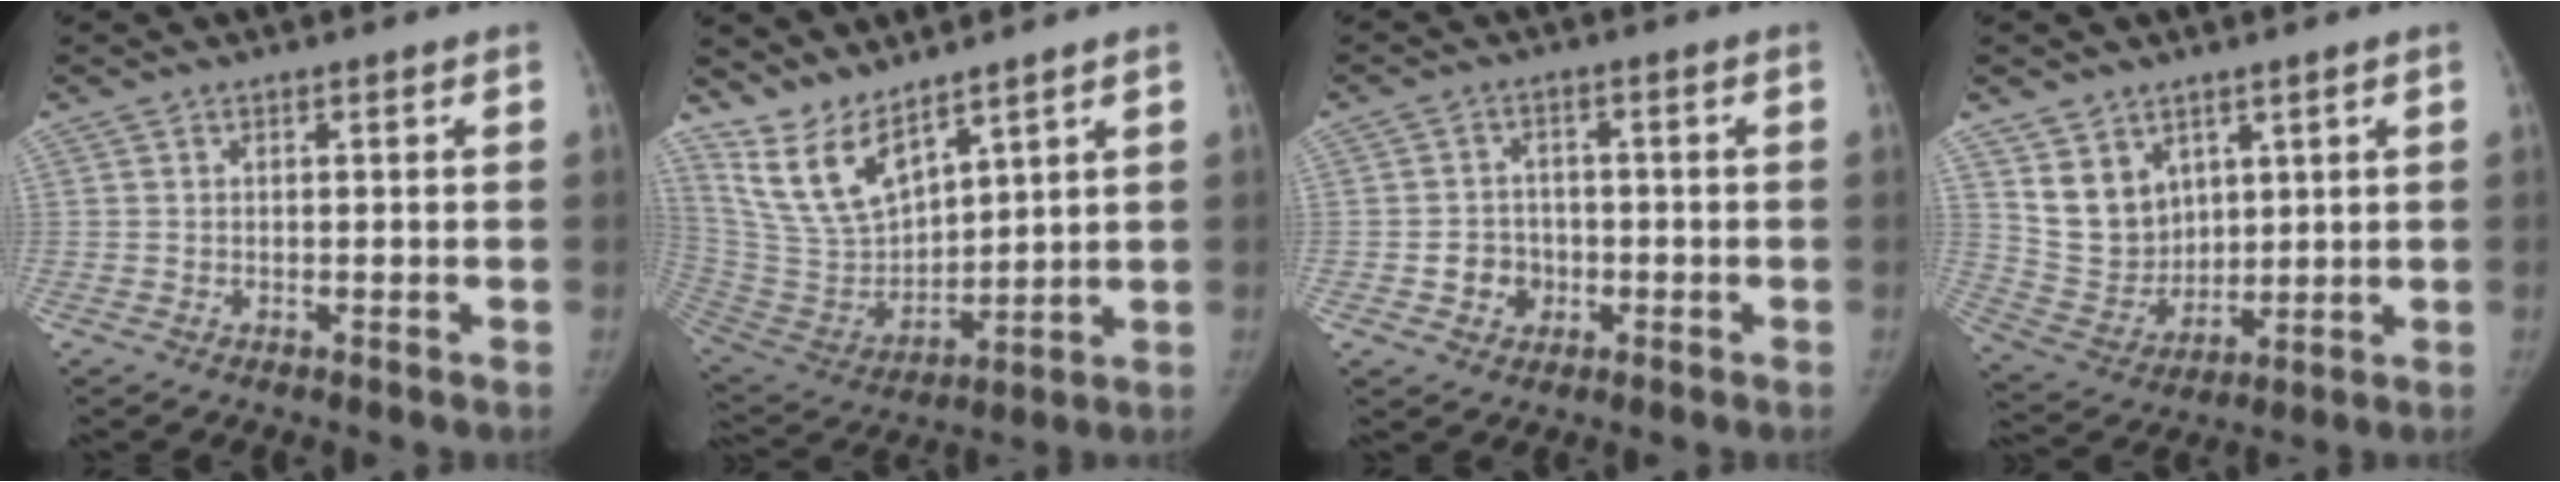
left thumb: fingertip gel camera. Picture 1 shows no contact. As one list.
[{"total": 12.7, "force": [9.7, 4.7, 6.7], "torque": [-0.112, -0.061, 0.215]}, {"total": 5.4, "force": [-1.5, 4.8, 1.9], "torque": [-0.005, 0.014, -0.025]}, {"total": 10.2, "force": [5.0, 7.9, 3.9], "torque": [-0.041, -0.037, 0.114]}]